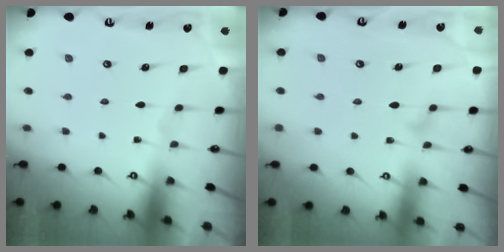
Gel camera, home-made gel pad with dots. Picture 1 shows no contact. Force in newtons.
{"total": 7.6, "press": 7.6, "slide": 0.5}